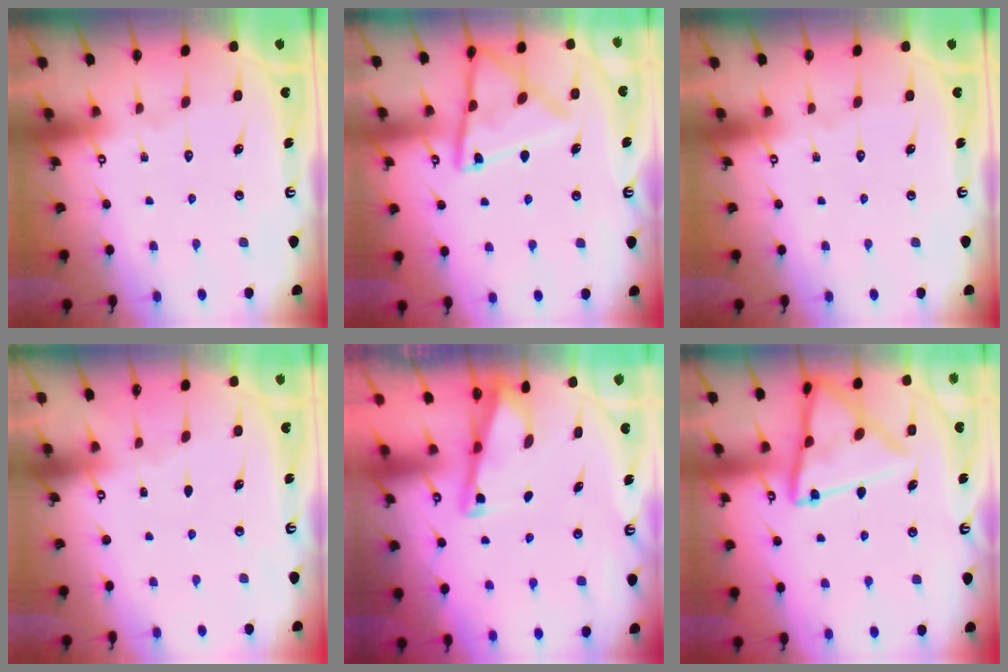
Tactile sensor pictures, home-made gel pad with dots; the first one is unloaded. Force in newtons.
{"total": 13.3, "press": 13.2, "slide": 1.2}
{"total": 0.0}
{"total": 2.4, "press": 2.4, "slide": 0.4}
{"total": 2.9, "press": 2.9, "slide": 0.4}
{"total": 14.6, "press": 14.5, "slide": 1.3}